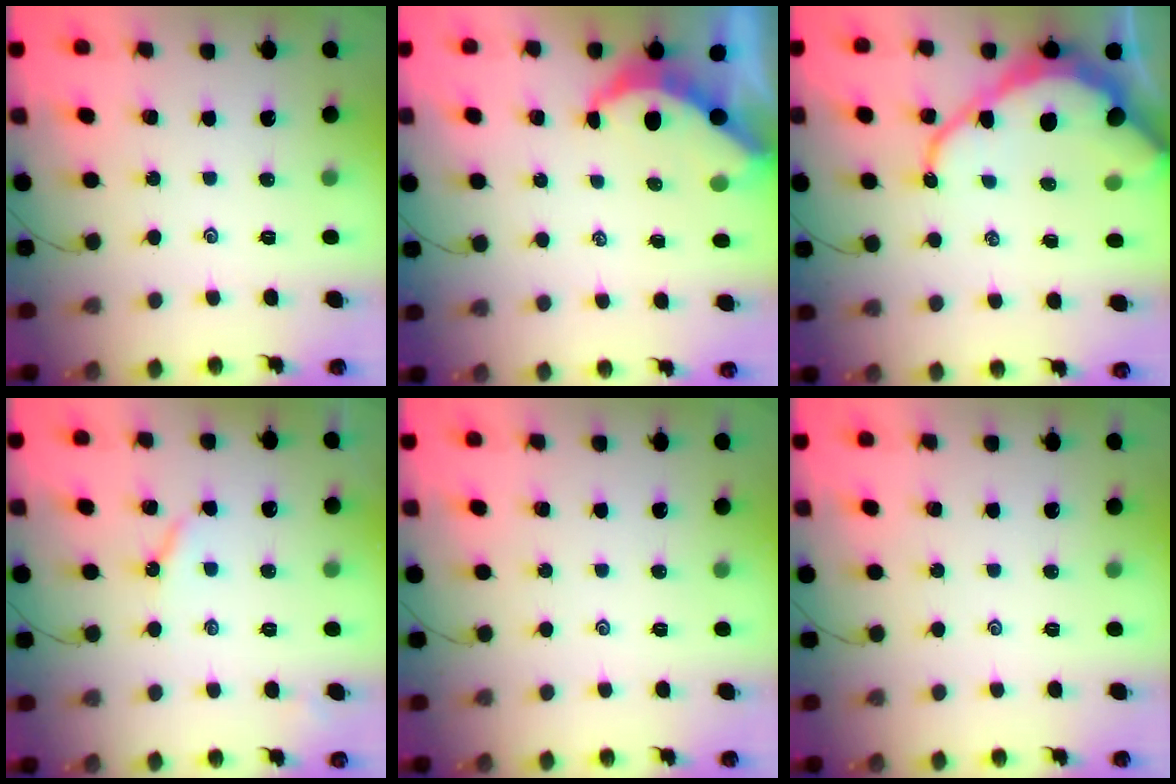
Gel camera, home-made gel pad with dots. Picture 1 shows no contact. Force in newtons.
{"total": 5.3, "press": 5.3, "slide": 0.4}
{"total": 14.0, "press": 13.9, "slide": 1.5}
{"total": 3.5, "press": 3.5, "slide": 0.4}
{"total": 0.0}
{"total": 0.0}